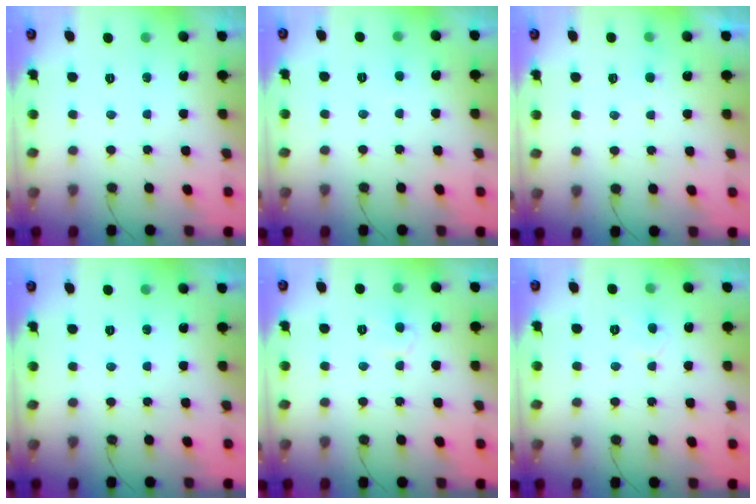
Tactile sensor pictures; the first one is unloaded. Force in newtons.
{"total": 1.8, "press": 1.7, "slide": 0.1}
{"total": 2.5, "press": 2.5, "slide": 0.3}
{"total": 0.0}
{"total": 6.1, "press": 6.1, "slide": 0.4}
{"total": 4.5, "press": 4.4, "slide": 0.4}